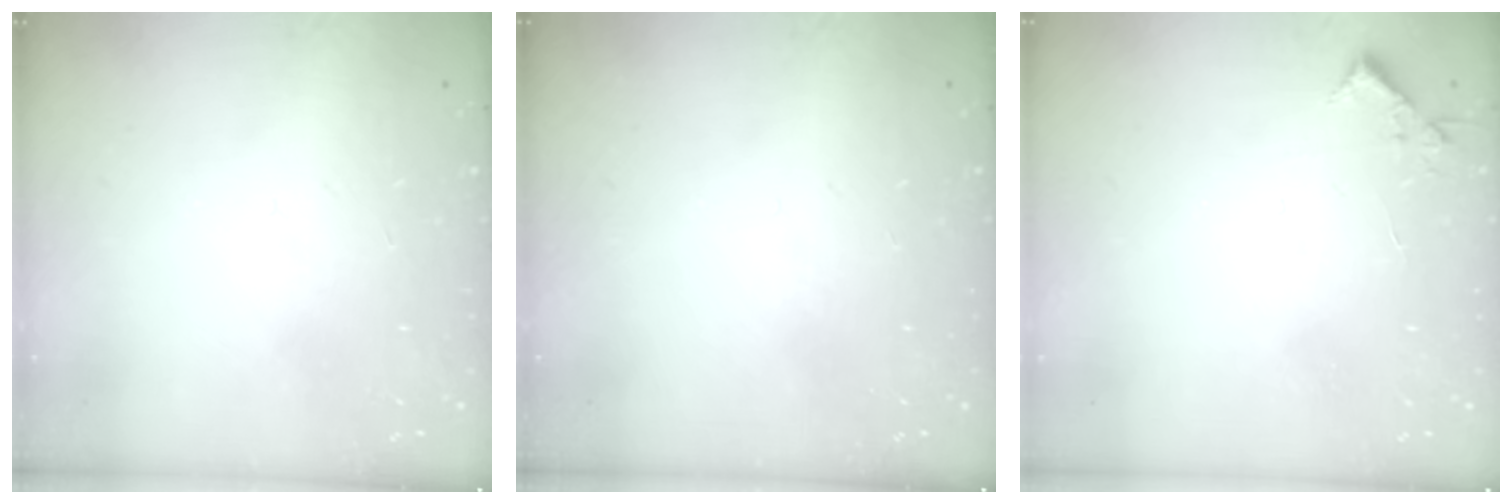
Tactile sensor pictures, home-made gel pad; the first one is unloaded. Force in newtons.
{"total": 0.0}
{"total": 4.4, "press": 4.4, "slide": 0.5}